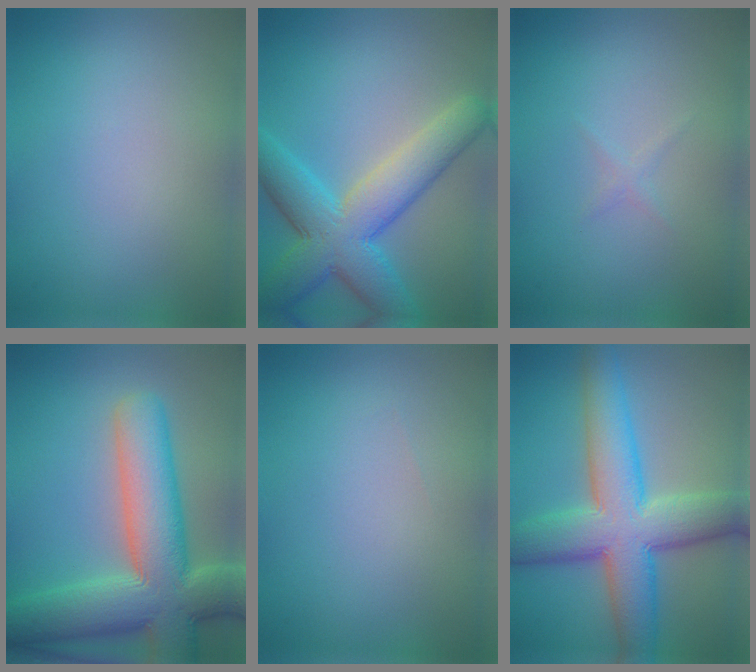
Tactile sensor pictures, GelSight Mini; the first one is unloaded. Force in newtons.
{"total": 8.2, "press": 8.2, "slide": 0.1}
{"total": 0.5, "press": 0.5, "slide": 0.0}
{"total": 11.8, "press": 11.8, "slide": 0.9}
{"total": 0.0}
{"total": 10.2, "press": 10.2, "slide": 0.2}